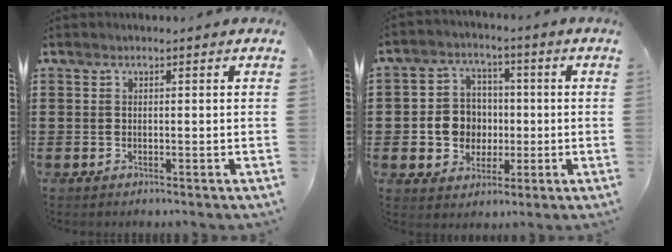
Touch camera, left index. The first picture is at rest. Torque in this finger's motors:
{"motor_torque": [0.89, -0.16, 0.31, 0.07]}